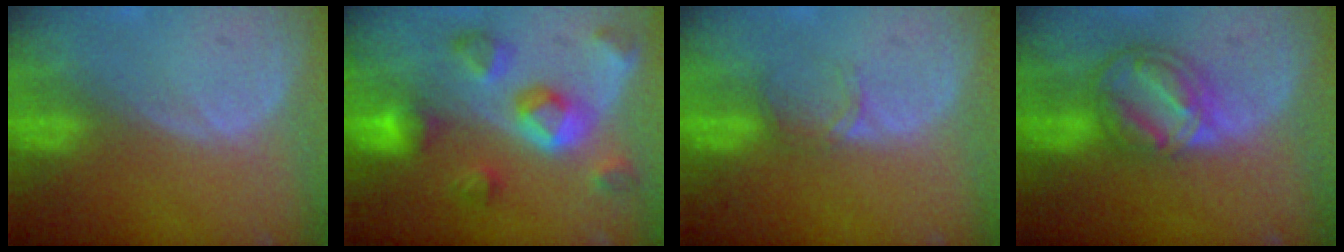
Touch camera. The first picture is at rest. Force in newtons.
{"total": 9.0, "press": 8.3, "slide": 3.4}
{"total": 1.9, "press": 1.9, "slide": 0.3}
{"total": 8.2, "press": 6.9, "slide": 4.4}